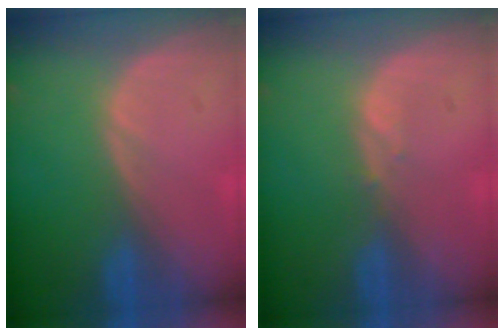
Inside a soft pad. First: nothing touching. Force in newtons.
{"total": 0.6, "press": 0.6, "slide": 0.1}